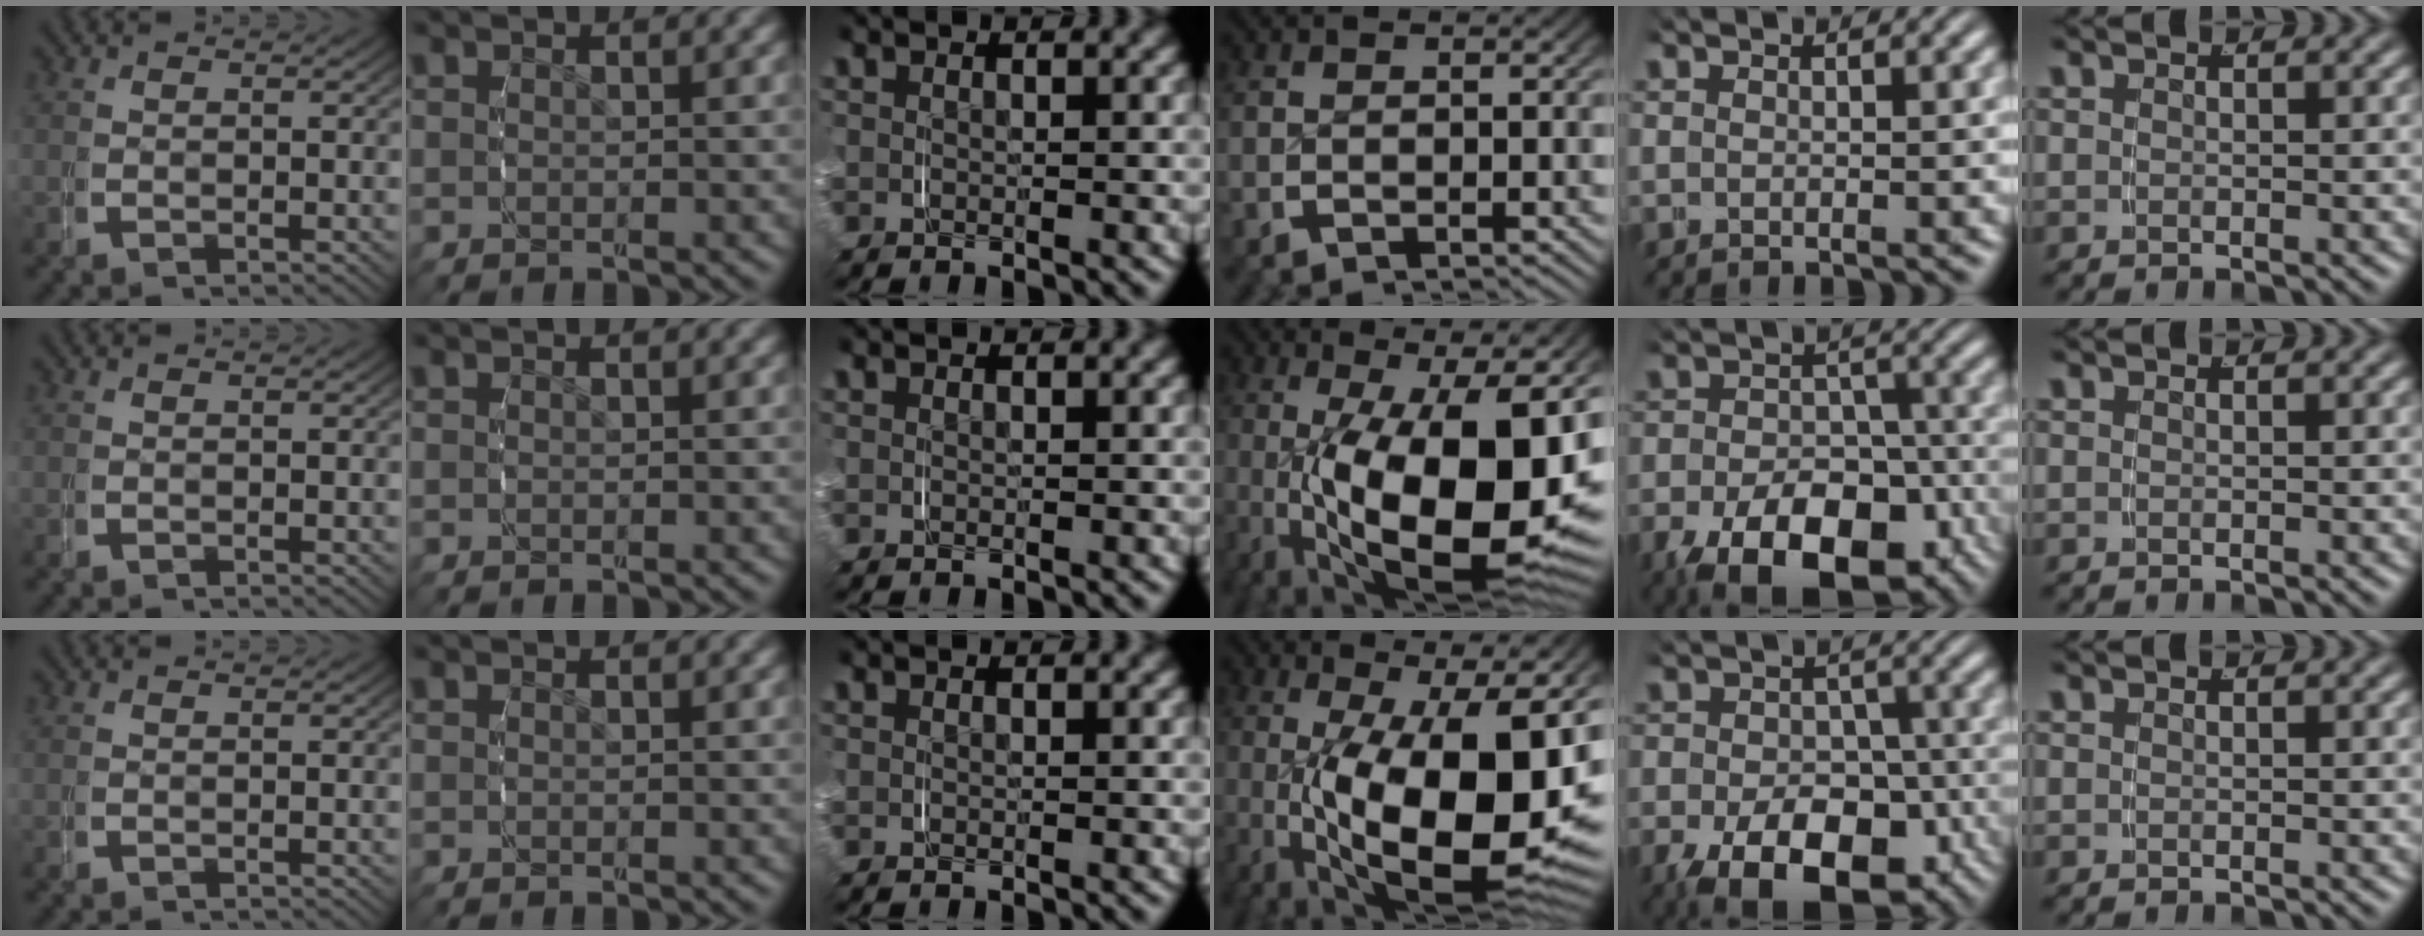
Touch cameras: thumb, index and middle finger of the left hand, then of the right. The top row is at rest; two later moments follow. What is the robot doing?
{"motion": "grasp_and_lifting", "object": "key"}